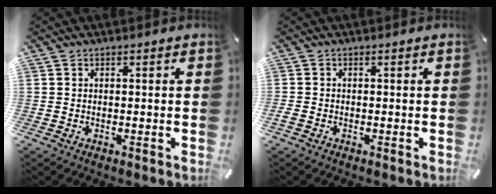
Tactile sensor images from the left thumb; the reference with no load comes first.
{"total": 0.8, "force": [-0.5, 0.4, 0.3], "torque": [-0.004, 0.000, -0.010]}